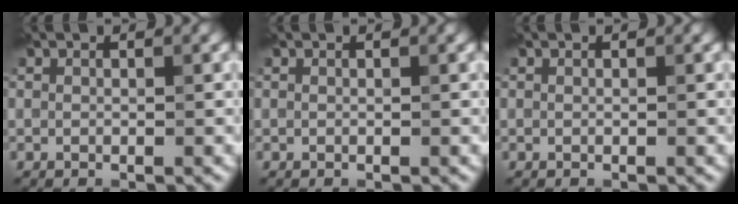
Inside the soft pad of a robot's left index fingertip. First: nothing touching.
{"total": 0.0}
{"total": 0.0}